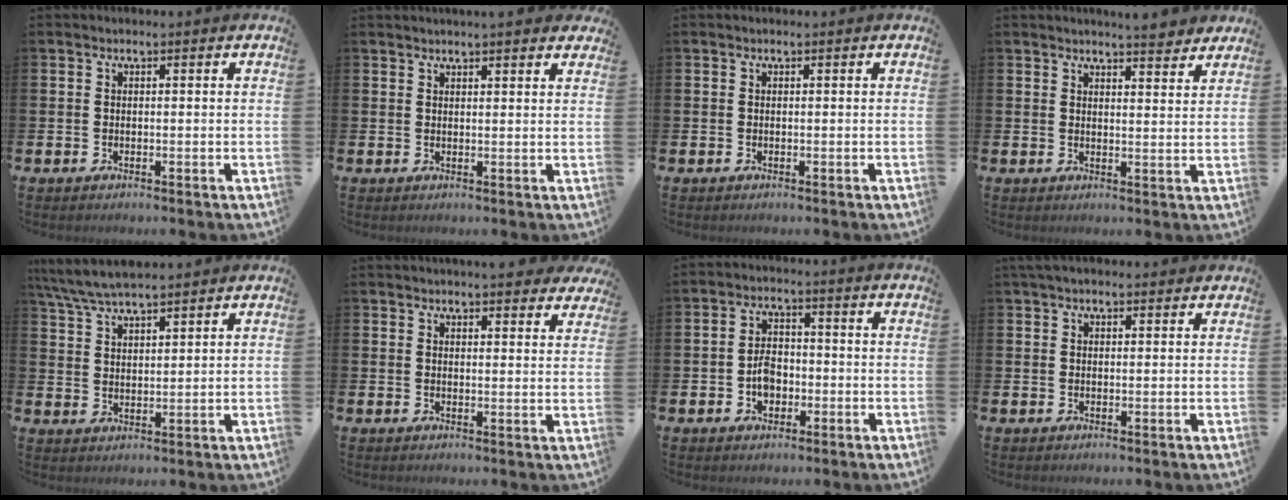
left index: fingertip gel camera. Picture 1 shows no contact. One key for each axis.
{"total": 2.3, "fx": 2.3, "fy": -0.1, "fz": 0.2, "tx": -0.003, "ty": -0.010, "tz": 0.042}
{"total": 0.0}
{"total": 4.5, "fx": 4.4, "fy": 0.2, "fz": 0.6, "tx": 0.000, "ty": -0.029, "tz": 0.077}
{"total": 6.1, "fx": 5.8, "fy": 0.7, "fz": 1.8, "tx": -0.058, "ty": -0.019, "tz": 0.106}
{"total": 3.6, "fx": 3.6, "fy": 0.3, "fz": 0.3, "tx": -0.001, "ty": -0.020, "tz": 0.063}
{"total": 3.8, "fx": -1.1, "fy": 2.7, "fz": 2.5, "tx": -0.039, "ty": 0.002, "tz": -0.023}
{"total": 1.9, "fx": 1.7, "fy": 0.6, "fz": 0.6, "tx": -0.003, "ty": 0.001, "tz": 0.028}